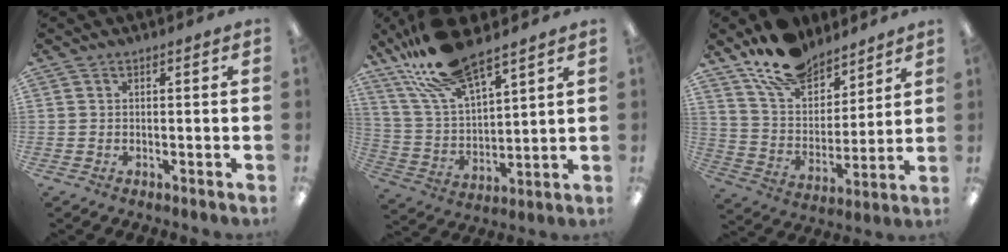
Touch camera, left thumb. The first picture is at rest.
{"total": 18.7, "force": [14.2, 6.0, 10.5], "torque": [-0.220, -0.059, 0.253]}
{"total": 15.5, "force": [12.4, 7.6, 5.5], "torque": [-0.106, -0.072, 0.233]}